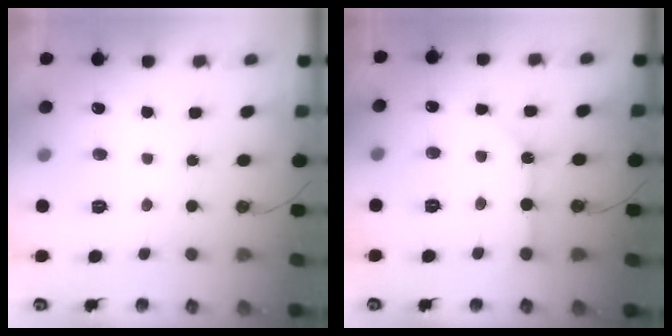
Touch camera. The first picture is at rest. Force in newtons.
{"total": 7.7, "press": 7.7, "slide": 0.8}